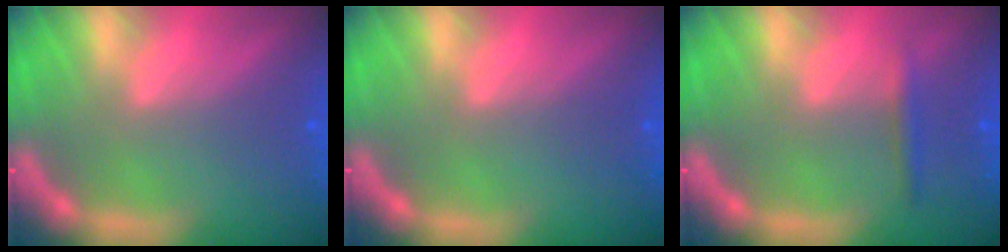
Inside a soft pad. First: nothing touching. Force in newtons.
{"total": 0.0}
{"total": 1.4}